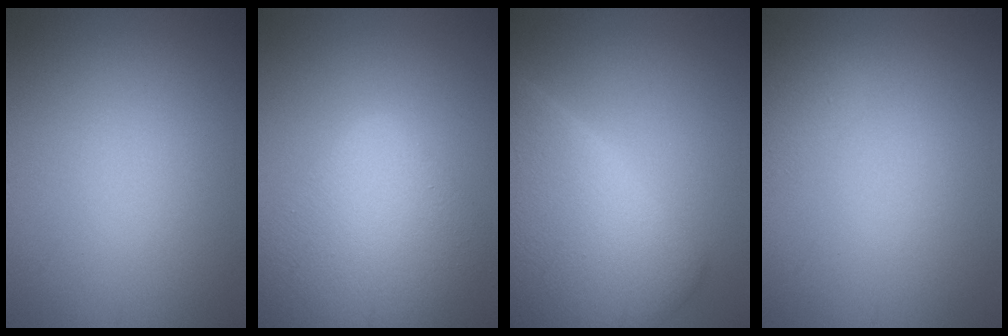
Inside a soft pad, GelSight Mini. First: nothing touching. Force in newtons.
{"total": 8.3, "press": 8.3, "slide": 0.3}
{"total": 10.9, "press": 10.9, "slide": 0.2}
{"total": 1.2, "press": 1.2, "slide": 0.1}